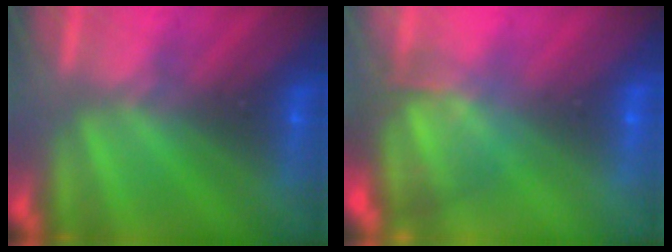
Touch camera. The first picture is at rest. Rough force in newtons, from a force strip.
{"total": 7.0}